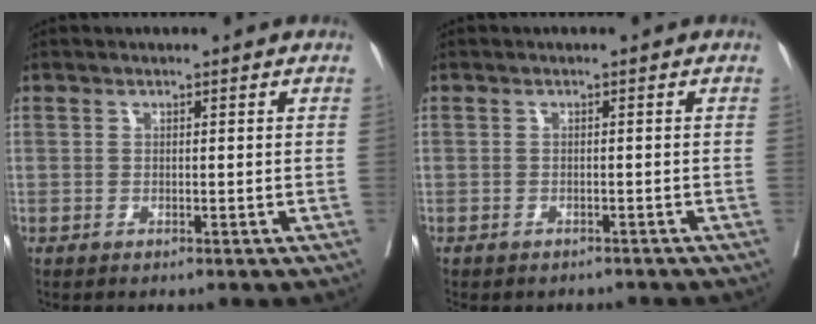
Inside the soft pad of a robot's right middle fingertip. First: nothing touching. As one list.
[{"total": 3.1, "force": [-2.7, 1.4, 0.3], "torque": [-0.008, 0.001, -0.038]}]